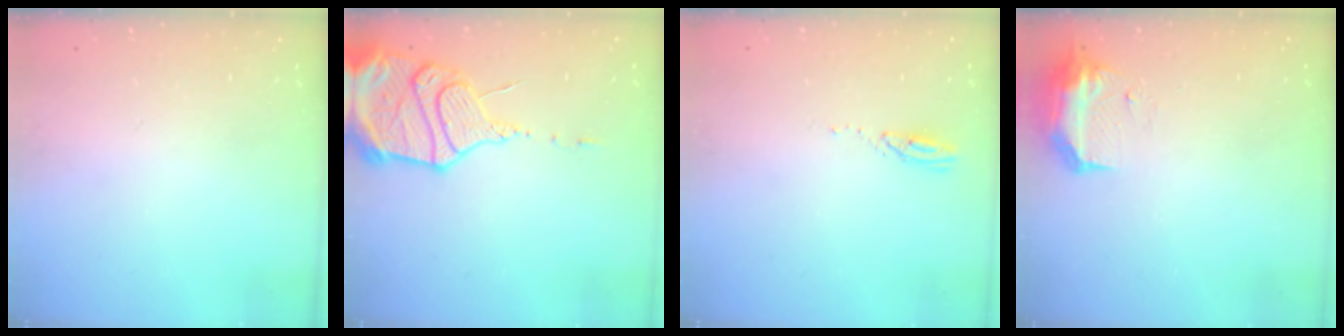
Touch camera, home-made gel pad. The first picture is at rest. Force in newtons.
{"total": 17.0, "press": 16.9, "slide": 1.6}
{"total": 3.0, "press": 2.9, "slide": 0.3}
{"total": 15.7, "press": 10.5, "slide": 11.7}